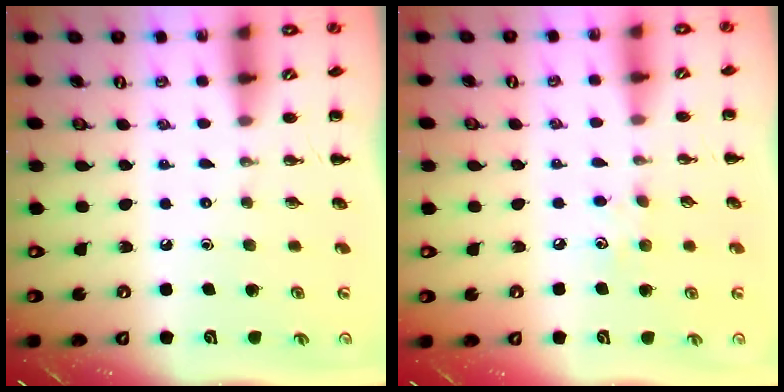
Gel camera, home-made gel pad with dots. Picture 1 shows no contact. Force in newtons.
{"total": 6.2, "press": 6.0, "slide": 1.7}